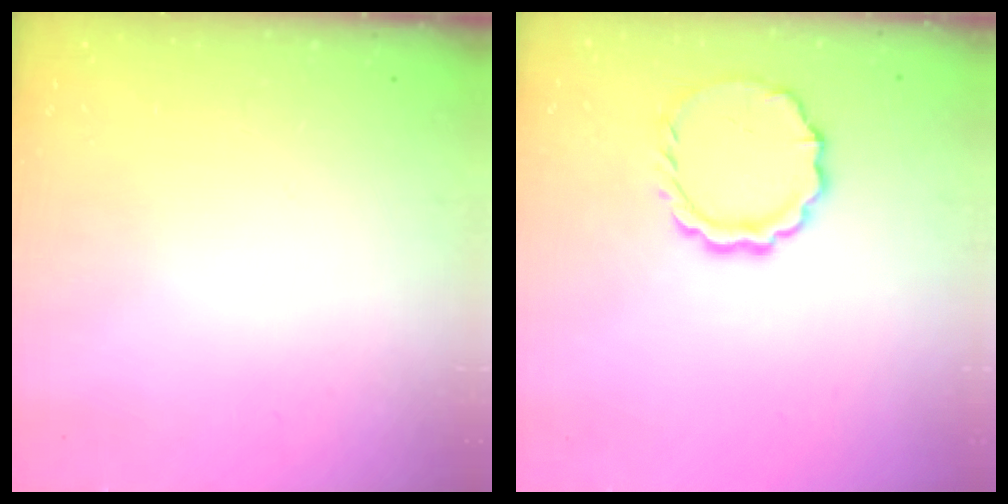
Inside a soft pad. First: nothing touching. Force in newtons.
{"total": 9.0, "press": 8.8, "slide": 2.2}